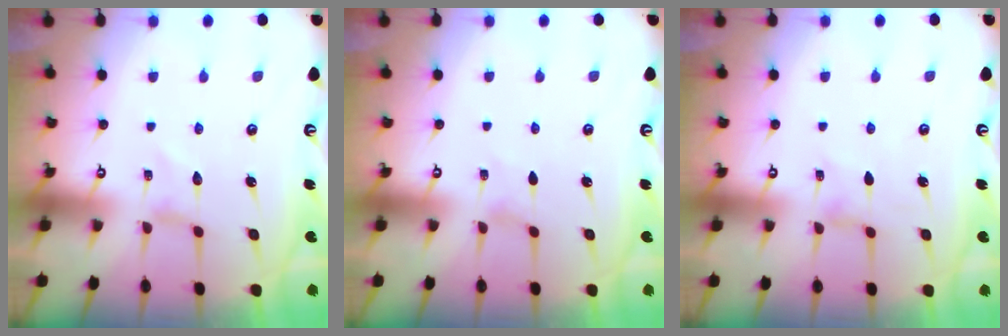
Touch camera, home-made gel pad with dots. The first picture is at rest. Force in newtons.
{"total": 0.0}
{"total": 0.6, "press": 0.5, "slide": 0.3}